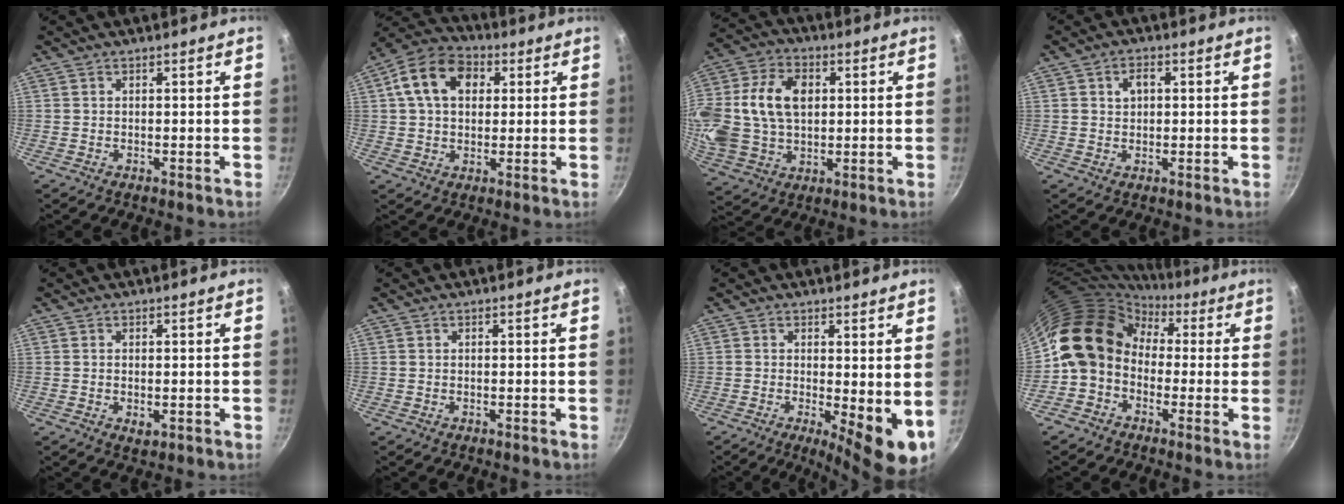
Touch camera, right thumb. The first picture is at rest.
{"total": 12.7, "force": [3.4, 9.1, 8.1], "torque": [-0.118, 0.017, 0.040]}
{"total": 21.5, "force": [3.1, 15.3, 14.8], "torque": [-0.302, 0.016, 0.057]}
{"total": 3.3, "force": [0.8, 2.4, 2.2], "torque": [-0.019, 0.008, 0.013]}
{"total": 1.9, "force": [-0.2, 1.0, 1.6], "torque": [-0.025, -0.005, -0.002]}
{"total": 0.0}
{"total": 9.0, "force": [-0.4, 3.0, 8.4], "torque": [-0.100, -0.014, 0.001]}
{"total": 14.0, "force": [0.4, 11.3, 8.2], "torque": [-0.113, 0.037, -0.020]}